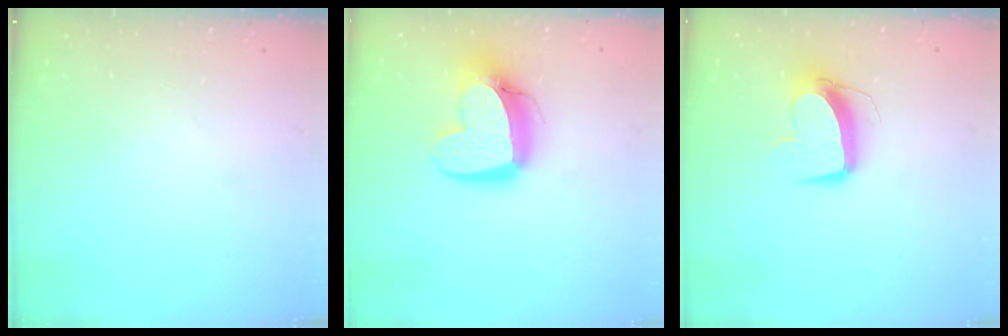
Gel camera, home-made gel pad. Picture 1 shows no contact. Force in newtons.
{"total": 15.5, "press": 15.5, "slide": 1.2}
{"total": 10.4, "press": 10.3, "slide": 1.0}